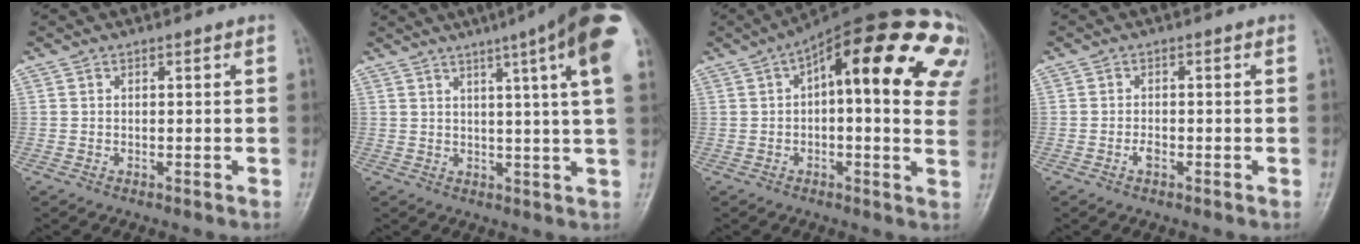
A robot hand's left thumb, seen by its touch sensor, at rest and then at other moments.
{"total": 17.0, "force": [8.8, 0.9, 14.5], "torque": [-0.193, -0.011, 0.096]}
{"total": 26.9, "force": [8.9, 9.1, 23.8], "torque": [-0.263, 0.046, 0.113]}
{"total": 1.5, "force": [-0.7, 0.8, 1.0], "torque": [-0.019, 0.001, -0.017]}